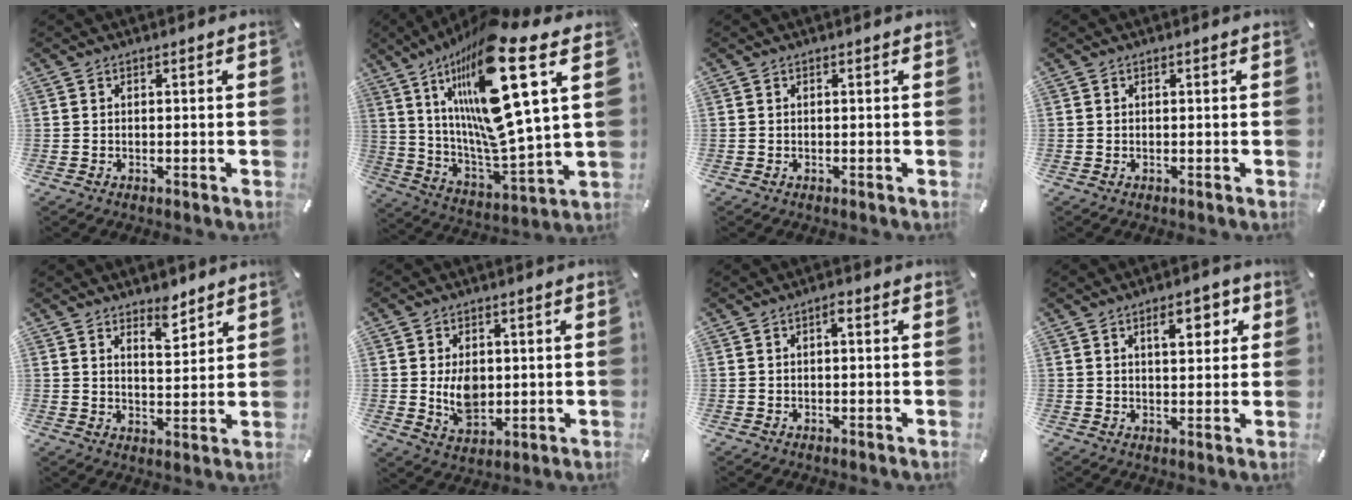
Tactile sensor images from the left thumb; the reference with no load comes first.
{"total": 23.9, "force": [11.8, 5.3, 20.2], "torque": [-0.380, -0.095, 0.177]}
{"total": 0.0}
{"total": 0.0}
{"total": 5.4, "force": [4.8, 2.0, 1.4], "torque": [0.000, -0.039, 0.082]}
{"total": 7.5, "force": [0.6, 5.6, 5.0], "torque": [-0.069, -0.010, 0.007]}
{"total": 1.5, "force": [0.0, 0.5, 1.5], "torque": [-0.030, 0.004, -0.001]}
{"total": 6.5, "force": [2.7, 3.0, 5.1], "torque": [-0.067, -0.007, 0.038]}